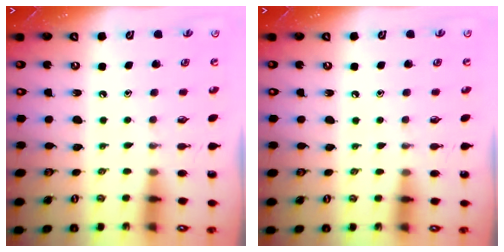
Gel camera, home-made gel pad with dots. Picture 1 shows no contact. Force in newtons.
{"total": 4.2, "press": 4.1, "slide": 0.5}